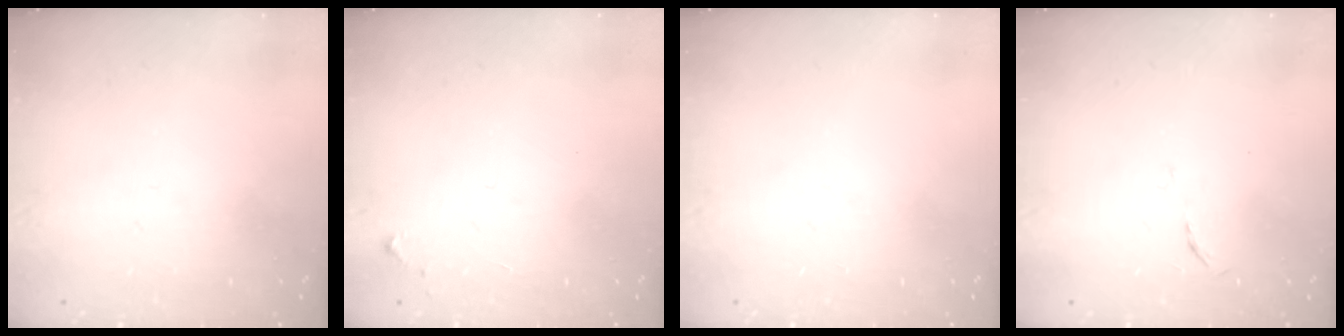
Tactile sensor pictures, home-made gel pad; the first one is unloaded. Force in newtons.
{"total": 4.3, "press": 4.3, "slide": 0.7}
{"total": 0.0}
{"total": 3.1, "press": 3.0, "slide": 0.5}